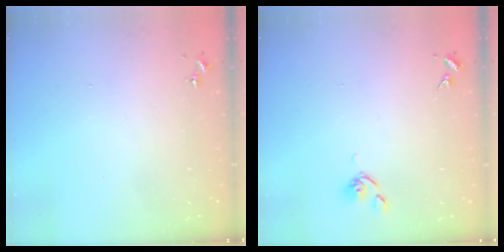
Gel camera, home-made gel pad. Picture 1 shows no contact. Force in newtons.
{"total": 6.0, "press": 5.9, "slide": 0.8}